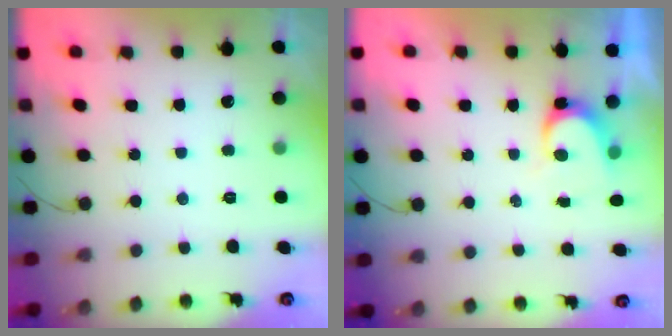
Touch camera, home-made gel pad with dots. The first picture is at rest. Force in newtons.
{"total": 3.3, "press": 3.3, "slide": 0.3}